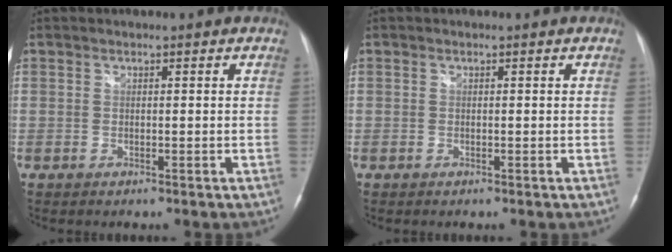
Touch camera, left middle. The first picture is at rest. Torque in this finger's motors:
{"motor_torque": [0.02, -0.02, -0.03, 0.00]}